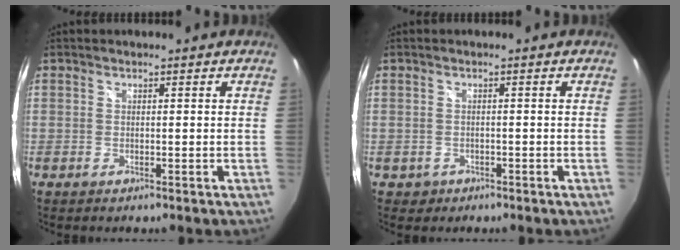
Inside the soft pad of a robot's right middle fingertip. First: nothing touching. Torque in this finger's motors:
{"motor_torque": [-0.36, -0.12, -0.03, -0.01]}